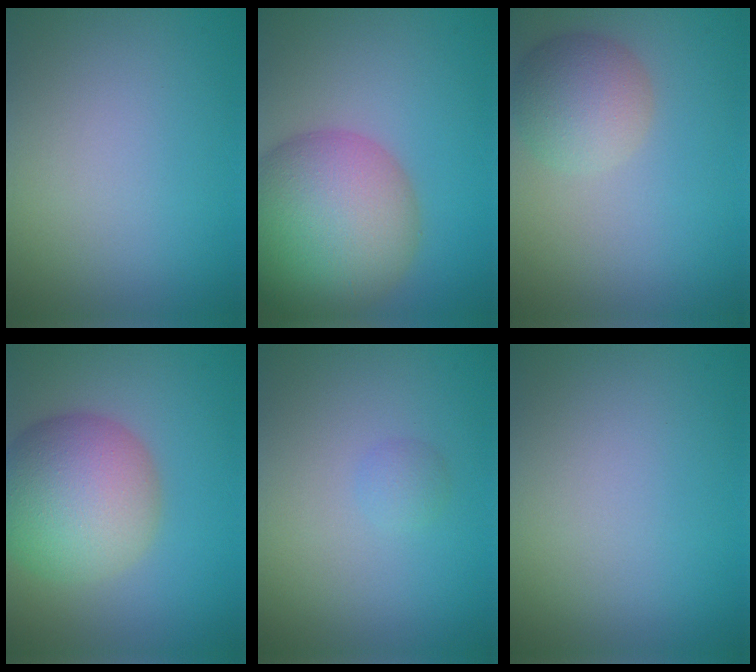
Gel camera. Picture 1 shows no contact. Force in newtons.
{"total": 13.0, "press": 13.0, "slide": 0.5}
{"total": 4.2, "press": 4.2, "slide": 0.2}
{"total": 9.0, "press": 9.0, "slide": 0.4}
{"total": 1.0, "press": 1.0, "slide": 0.0}
{"total": 0.0}